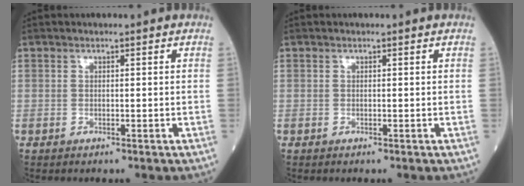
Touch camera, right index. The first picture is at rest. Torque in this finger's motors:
{"motor_torque": [0.00, 0.00, -0.01, -0.01]}